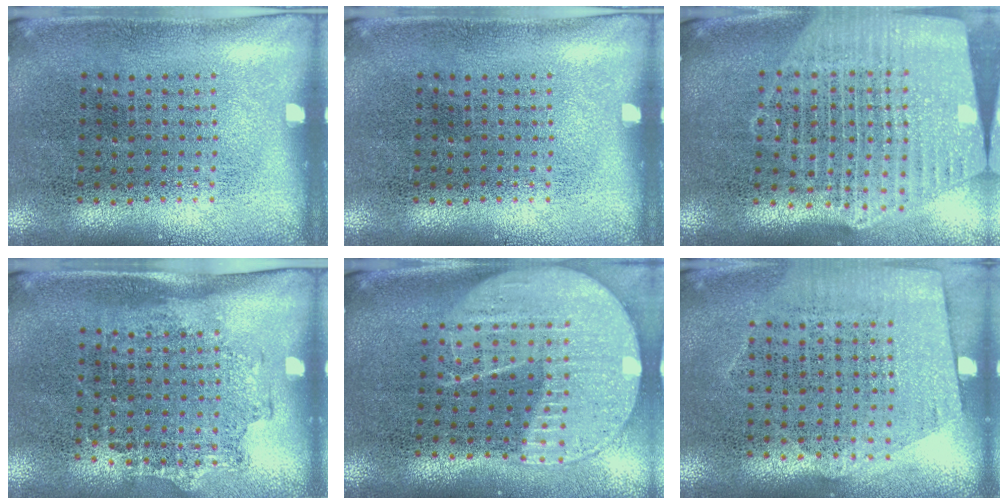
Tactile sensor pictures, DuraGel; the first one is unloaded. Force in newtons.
{"total": 0.0}
{"total": 2.6, "press": 2.2, "slide": 1.4}
{"total": 1.3, "press": 1.1, "slide": 0.7}
{"total": 2.1, "press": 1.8, "slide": 1.1}
{"total": 1.2, "press": 1.0, "slide": 0.7}